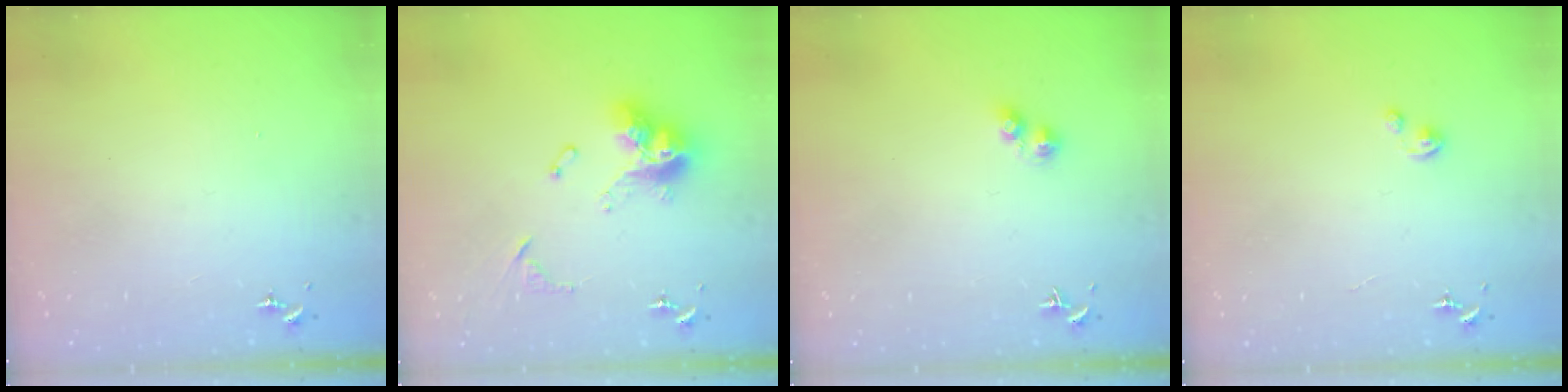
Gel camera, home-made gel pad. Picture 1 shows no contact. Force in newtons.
{"total": 16.0, "press": 16.0, "slide": 1.4}
{"total": 3.2, "press": 3.1, "slide": 0.5}
{"total": 1.5, "press": 1.5, "slide": 0.2}